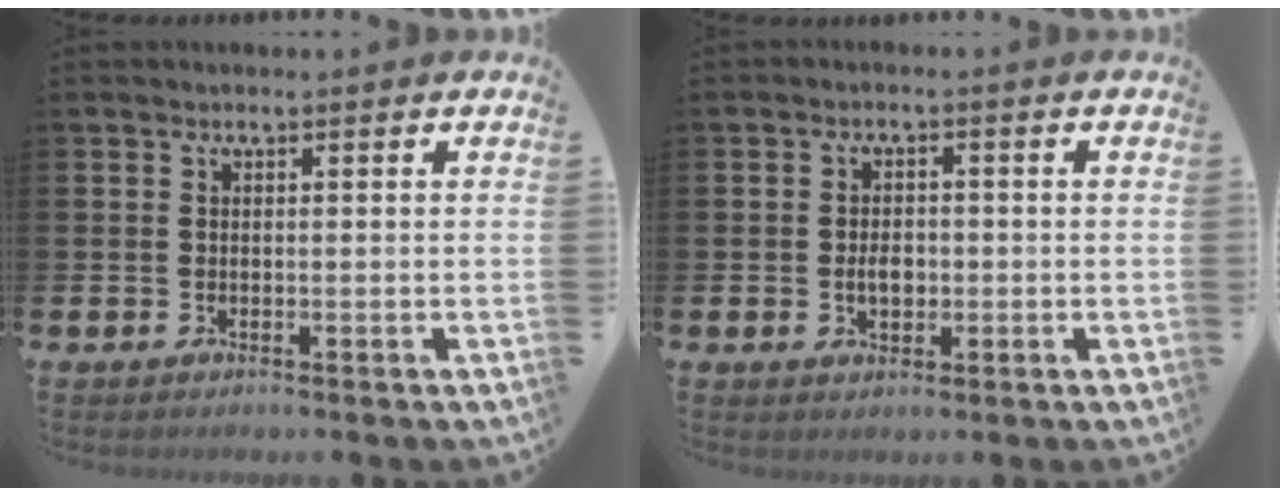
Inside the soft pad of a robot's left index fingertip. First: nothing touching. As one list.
[{"total": 2.8, "force": [-0.4, 1.9, 2.0], "torque": [-0.021, -0.003, -0.012]}]